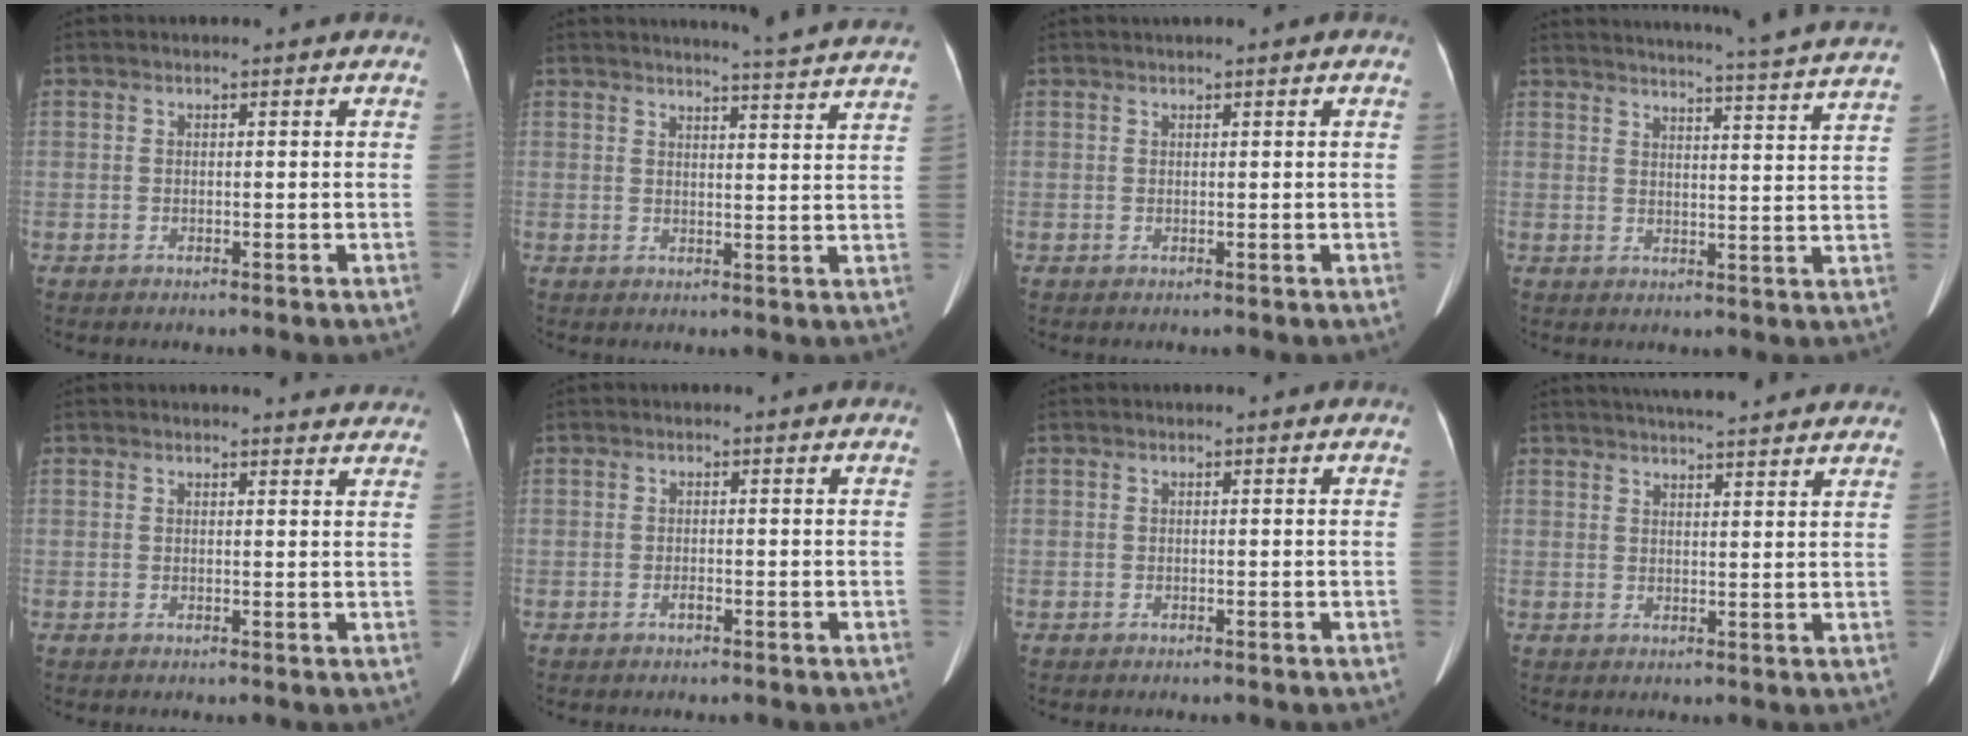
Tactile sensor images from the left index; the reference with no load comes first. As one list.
[{"total": 11.8, "force": [11.3, -1.5, 3.1], "torque": [-0.046, -0.044, 0.118]}, {"total": 1.2, "force": [0.8, 0.1, 0.9], "torque": [-0.015, 0.018, 0.013]}, {"total": 21.6, "force": [20.4, -1.4, 7.1], "torque": [-0.112, -0.062, 0.239]}, {"total": 5.8, "force": [5.7, 1.1, 0.8], "torque": [0.003, -0.010, 0.040]}, {"total": 0.6, "force": [-0.5, 0.1, 0.4], "torque": [-0.012, -0.001, -0.006]}, {"total": 0.0}, {"total": 13.6, "force": [12.1, 1.5, 6.0], "torque": [-0.088, 0.029, 0.154]}]